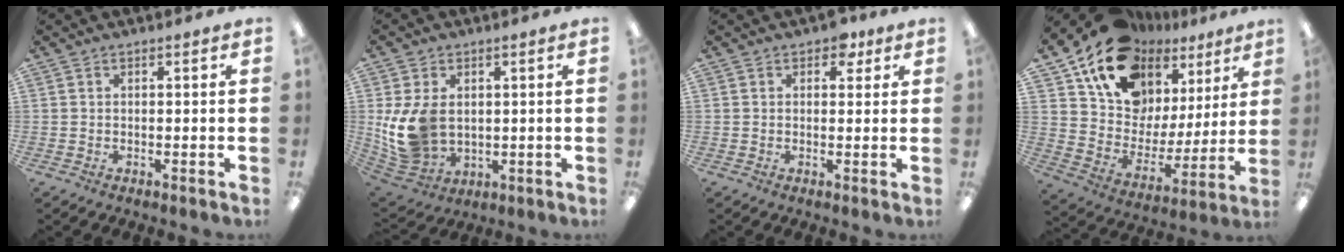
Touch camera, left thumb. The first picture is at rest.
{"total": 13.1, "force": [0.6, 9.7, 8.8], "torque": [-0.199, 0.004, 0.017]}
{"total": 3.7, "force": [2.2, 2.3, 1.9], "torque": [-0.010, -0.006, 0.034]}
{"total": 16.0, "force": [12.6, 8.7, 4.7], "torque": [-0.114, -0.099, 0.230]}